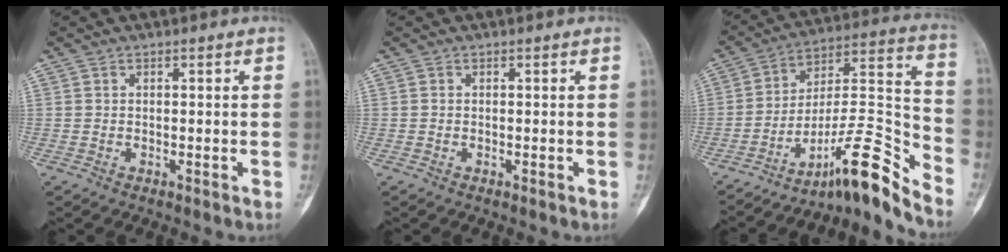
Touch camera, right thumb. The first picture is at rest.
{"total": 0.0}
{"total": 15.7, "force": [-12.2, 1.8, 9.8], "torque": [-0.145, 0.130, -0.199]}